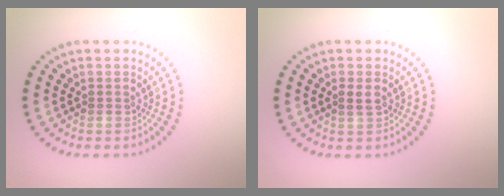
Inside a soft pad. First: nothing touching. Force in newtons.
{"total": 1.1, "press": 1.1, "slide": 0.4}